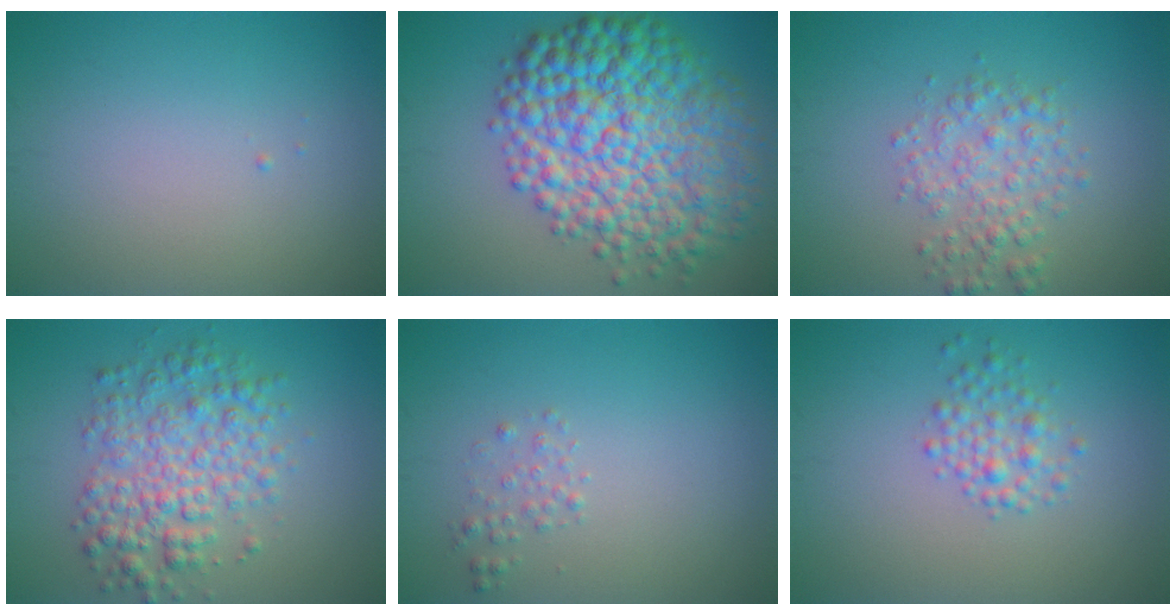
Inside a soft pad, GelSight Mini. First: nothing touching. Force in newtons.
{"total": 12.1, "press": 12.1, "slide": 0.2}
{"total": 3.1, "press": 3.1, "slide": 0.1}
{"total": 5.4, "press": 5.4, "slide": 0.0}
{"total": 1.0, "press": 1.0, "slide": 0.1}
{"total": 2.2, "press": 2.2, "slide": 0.1}